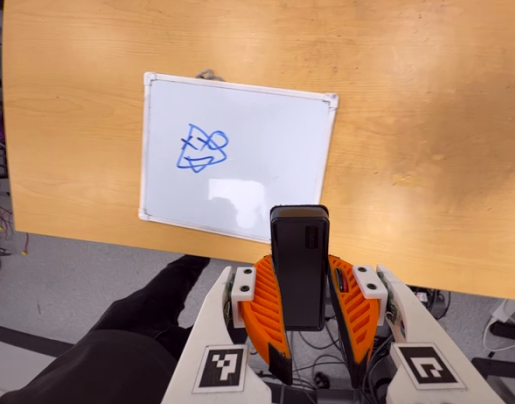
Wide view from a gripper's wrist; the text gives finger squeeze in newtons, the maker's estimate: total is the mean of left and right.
{"total": 6.7, "left": 5.1, "right": 8.4}